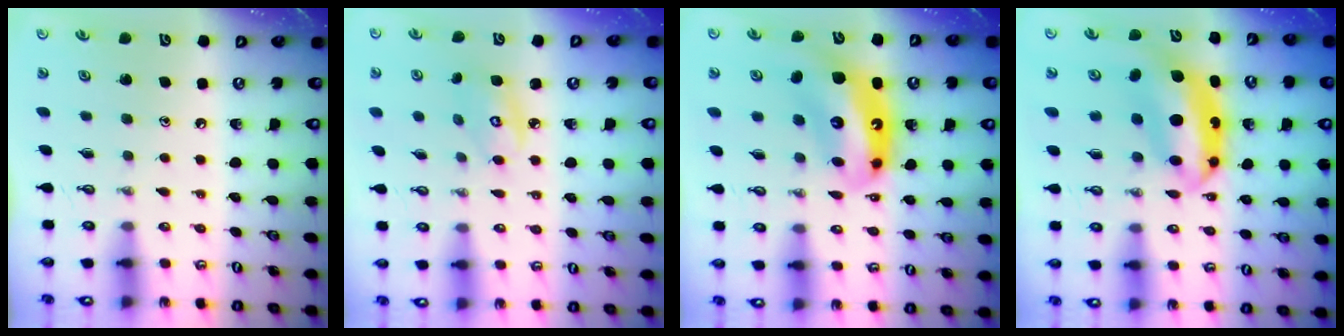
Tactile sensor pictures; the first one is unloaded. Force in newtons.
{"total": 5.1, "press": 5.1, "slide": 0.2}
{"total": 13.8, "press": 13.7, "slide": 1.3}
{"total": 9.6, "press": 9.5, "slide": 0.8}